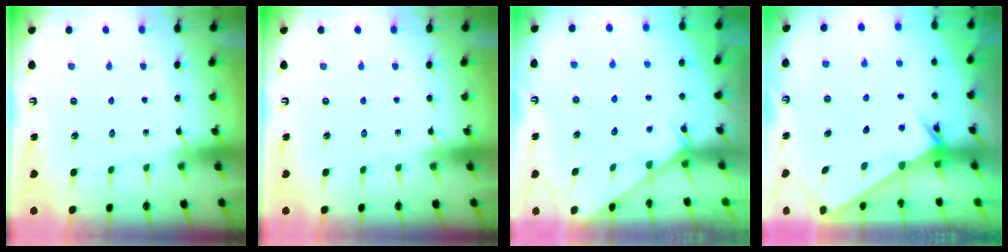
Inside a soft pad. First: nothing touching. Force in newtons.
{"total": 0.0}
{"total": 2.1, "press": 2.1, "slide": 0.1}
{"total": 2.4, "press": 2.4, "slide": 0.2}